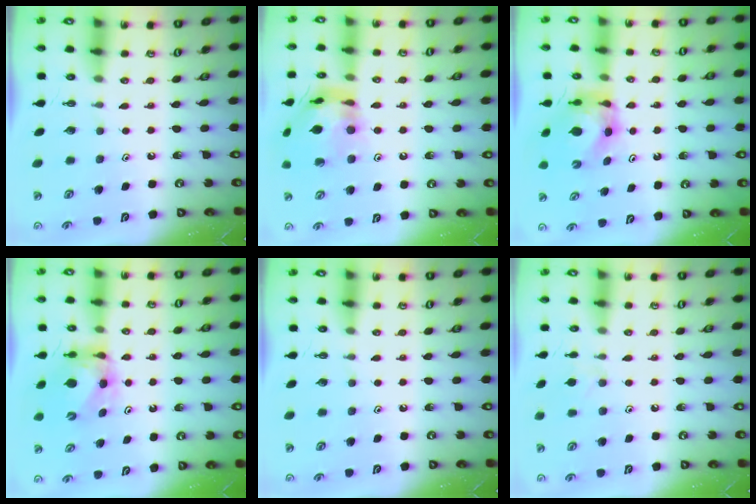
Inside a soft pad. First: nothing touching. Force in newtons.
{"total": 16.4, "press": 16.4, "slide": 1.3}
{"total": 6.1, "press": 6.1, "slide": 0.5}
{"total": 6.2, "press": 6.2, "slide": 0.3}
{"total": 0.0}
{"total": 5.2, "press": 5.1, "slide": 0.8}